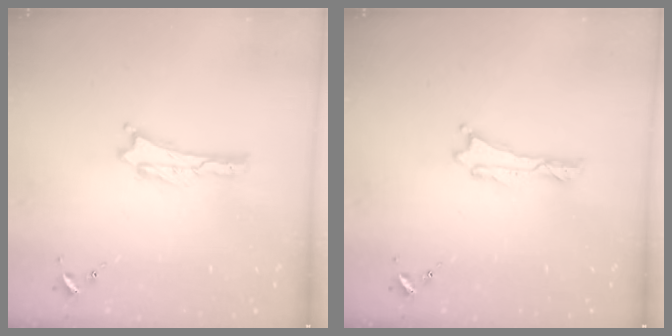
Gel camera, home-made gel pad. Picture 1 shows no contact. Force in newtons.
{"total": 0.0}